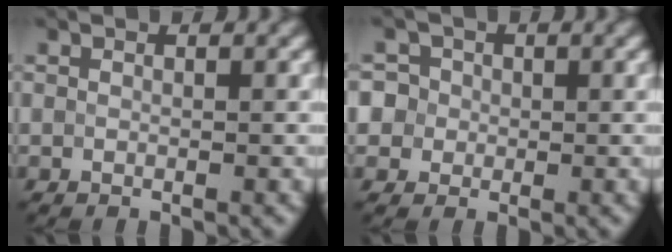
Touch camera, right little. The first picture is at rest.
{"total": 5.1, "force": [0.8, 4.8, 1.6], "torque": [-0.028, 0.040, -0.013]}